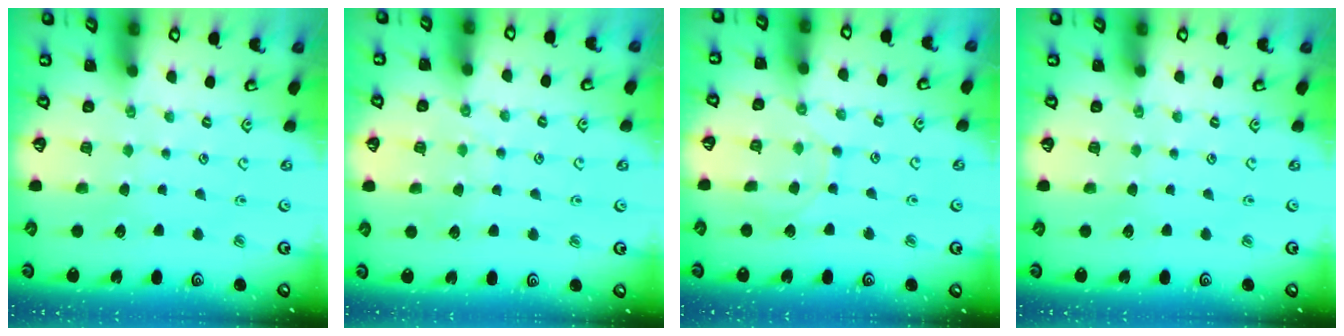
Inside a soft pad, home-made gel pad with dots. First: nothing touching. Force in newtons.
{"total": 4.5, "press": 4.5, "slide": 0.6}
{"total": 7.4, "press": 7.3, "slide": 0.8}
{"total": 0.0}